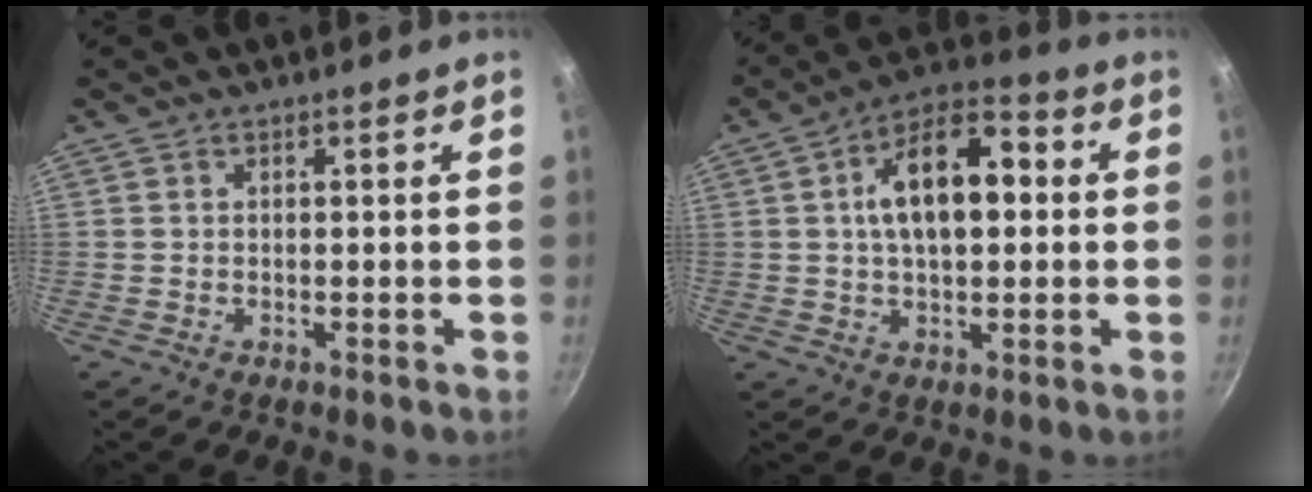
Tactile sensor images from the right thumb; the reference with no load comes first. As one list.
[{"total": 14.4, "force": [1.9, 8.0, 11.8], "torque": [-0.158, 0.026, 0.018]}]